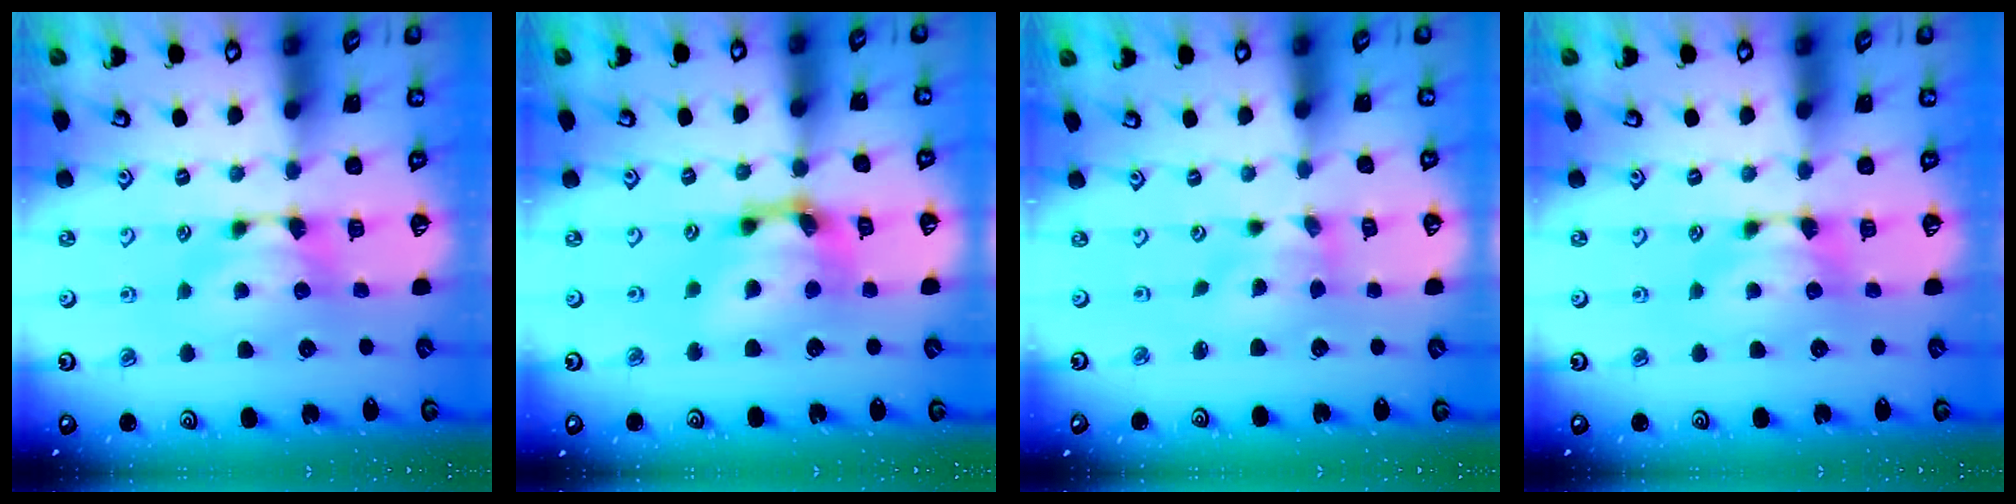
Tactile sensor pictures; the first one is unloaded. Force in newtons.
{"total": 6.1, "press": 5.8, "slide": 1.8}
{"total": 1.0, "press": 0.2, "slide": 0.9}
{"total": 0.0}